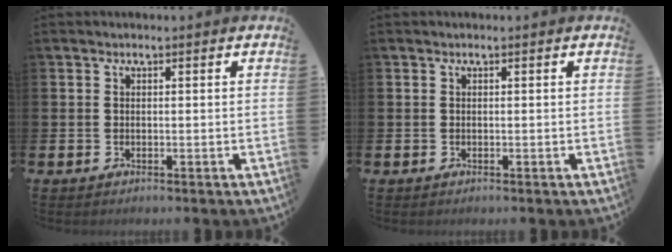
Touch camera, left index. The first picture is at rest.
{"total": 0.0}